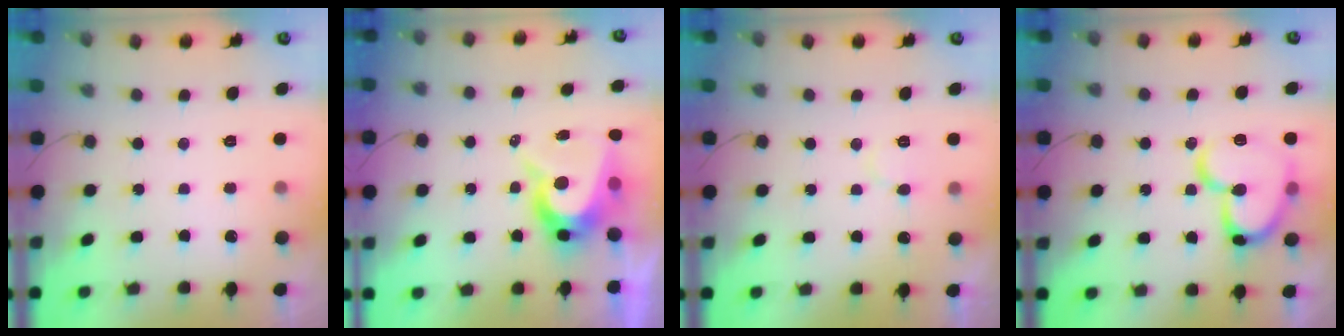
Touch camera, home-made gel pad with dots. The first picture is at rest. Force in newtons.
{"total": 9.2, "press": 9.2, "slide": 0.9}
{"total": 5.6, "press": 5.5, "slide": 0.5}
{"total": 18.2, "press": 18.1, "slide": 2.0}